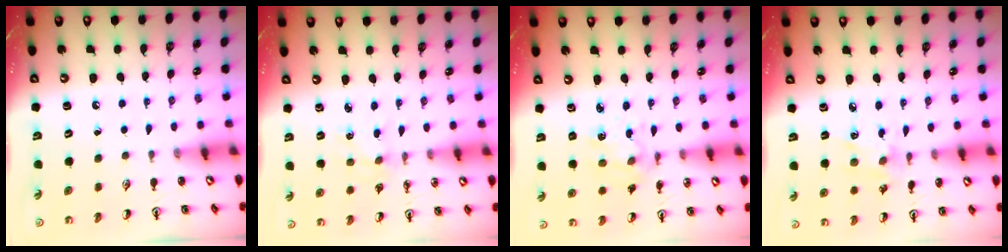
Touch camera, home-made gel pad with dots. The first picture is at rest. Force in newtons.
{"total": 2.6, "press": 2.6, "slide": 0.3}
{"total": 2.5, "press": 2.5, "slide": 0.6}
{"total": 5.3, "press": 5.1, "slide": 1.4}